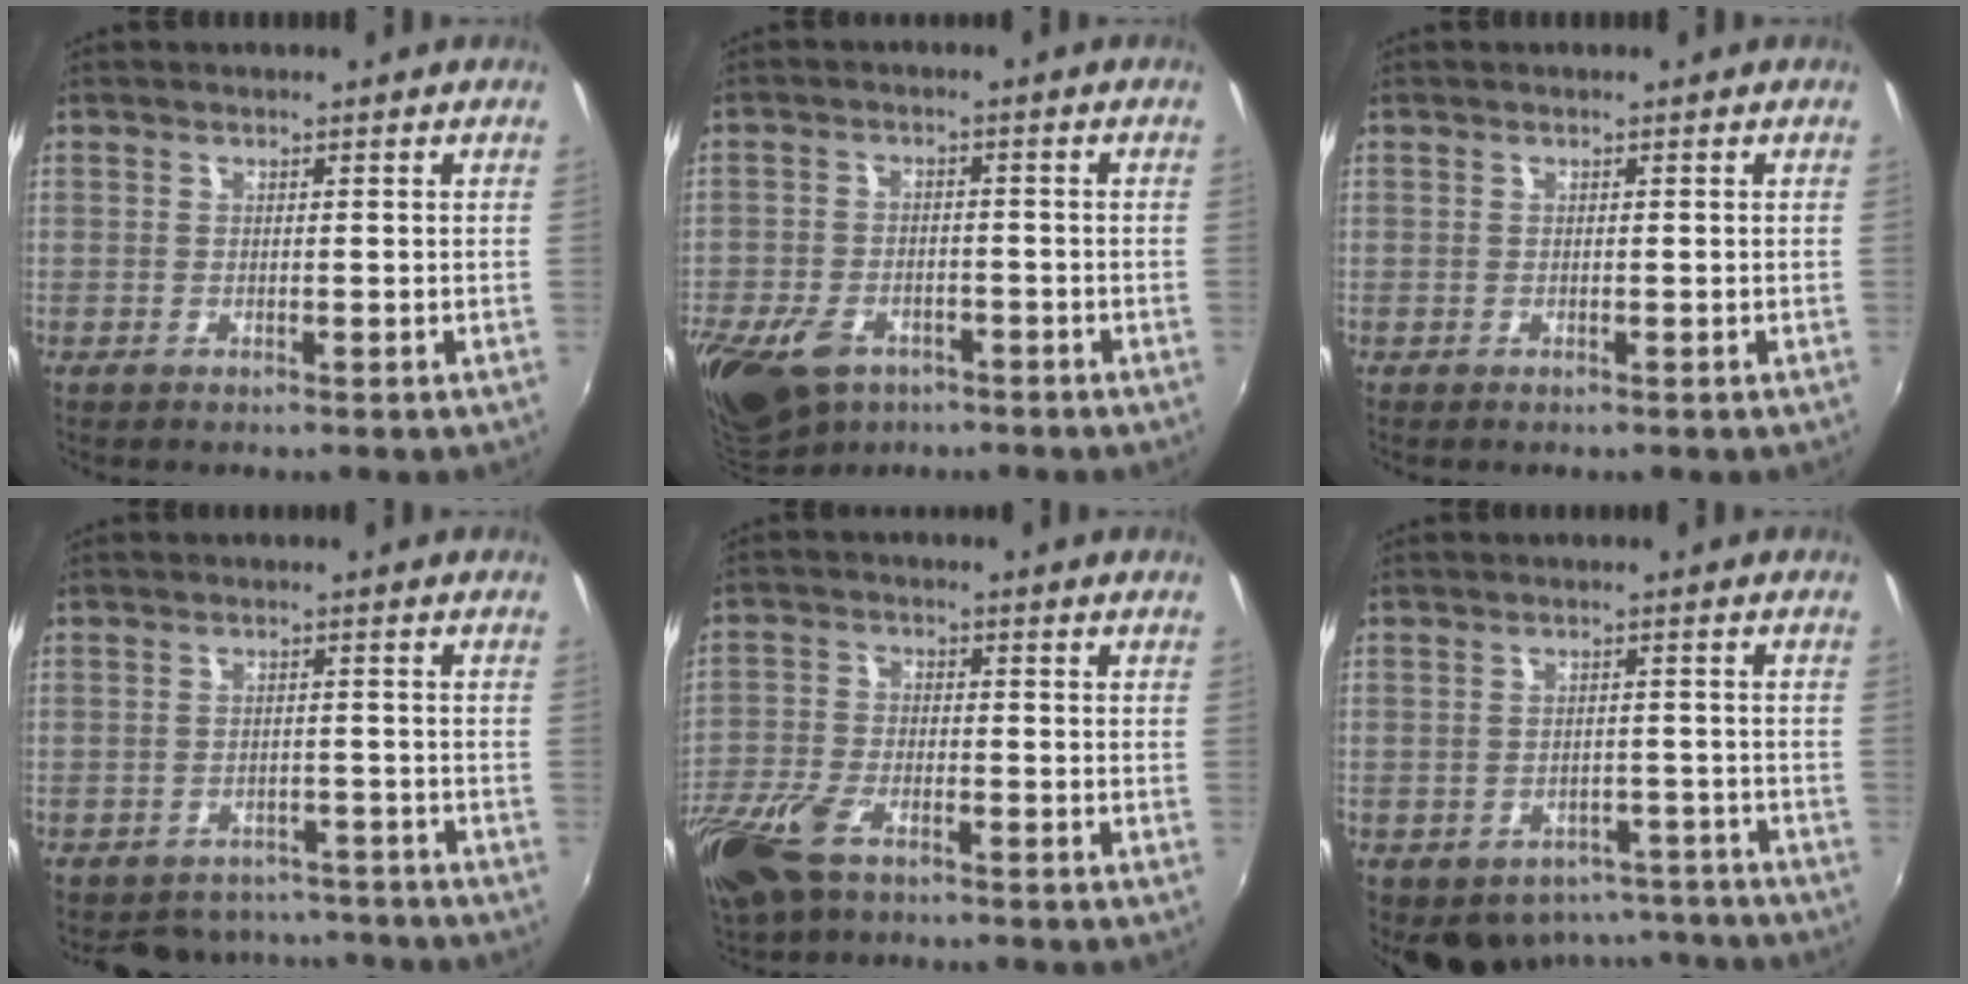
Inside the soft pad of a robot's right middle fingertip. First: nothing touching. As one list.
[{"total": 13.7, "force": [-8.3, 8.2, 7.3], "torque": [-0.184, -0.028, -0.145]}, {"total": 0.0}, {"total": 9.4, "force": [-8.1, 4.4, 1.7], "torque": [-0.045, 0.007, -0.103]}, {"total": 11.7, "force": [-7.6, 5.6, 7.0], "torque": [-0.177, -0.023, -0.152]}, {"total": 11.5, "force": [-8.0, 7.2, 3.9], "torque": [-0.084, 0.004, -0.084]}]